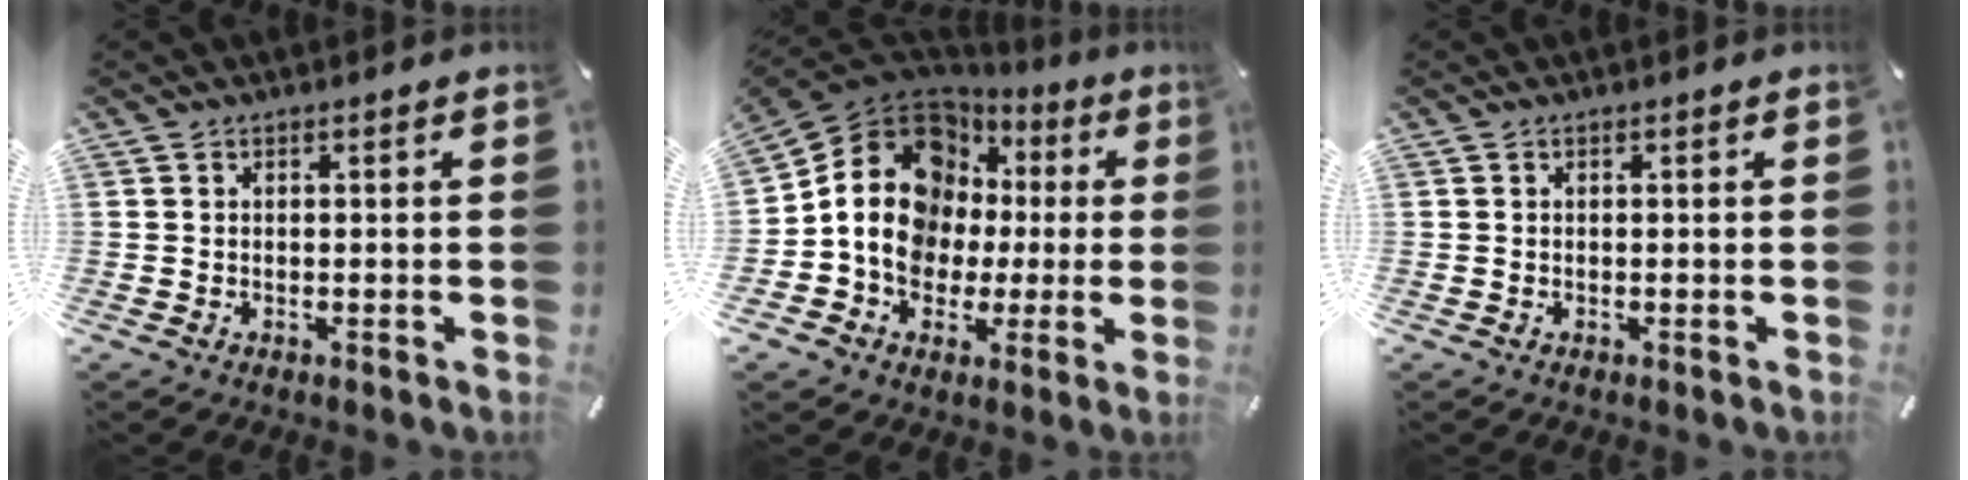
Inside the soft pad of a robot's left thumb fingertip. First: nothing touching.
{"total": 16.2, "force": [2.0, 13.9, 8.1], "torque": [-0.167, -0.019, 0.035]}
{"total": 0.0}